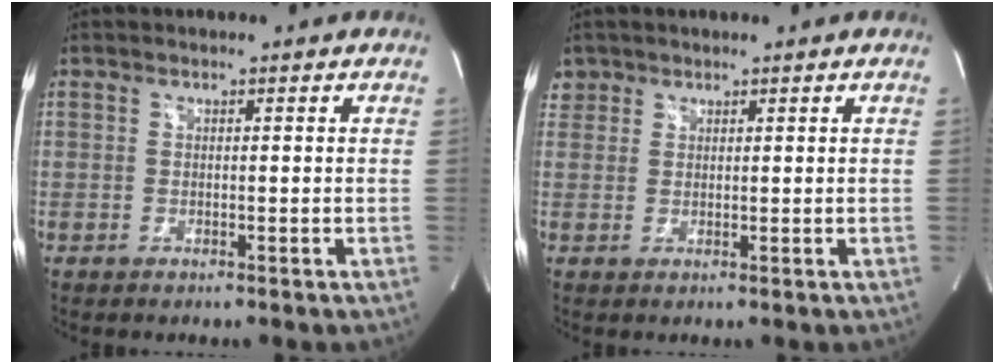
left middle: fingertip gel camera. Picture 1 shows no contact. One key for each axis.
{"total": 2.3, "fx": 1.5, "fy": 1.8, "fz": -0.1, "tx": 0.011, "ty": 0.010, "tz": 0.026}